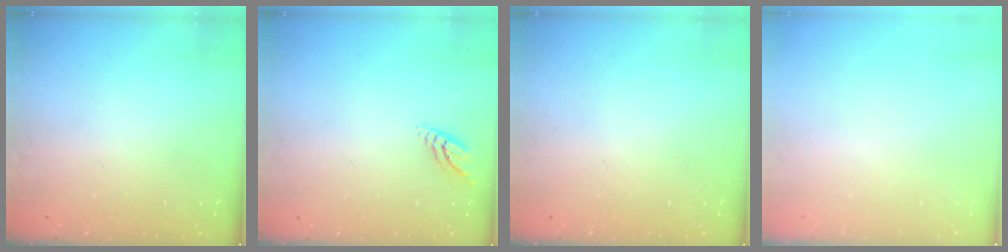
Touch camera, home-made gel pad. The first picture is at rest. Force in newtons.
{"total": 5.0, "press": 5.0, "slide": 0.5}
{"total": 0.0}
{"total": 0.0}